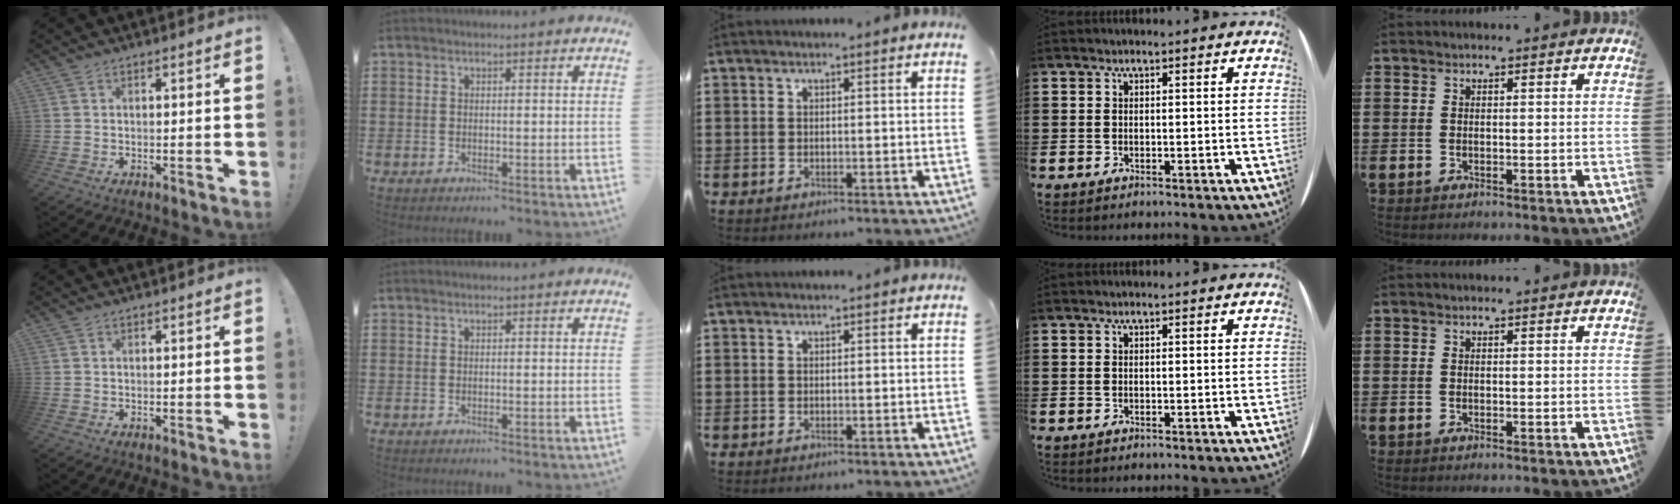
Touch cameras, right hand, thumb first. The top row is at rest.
{}